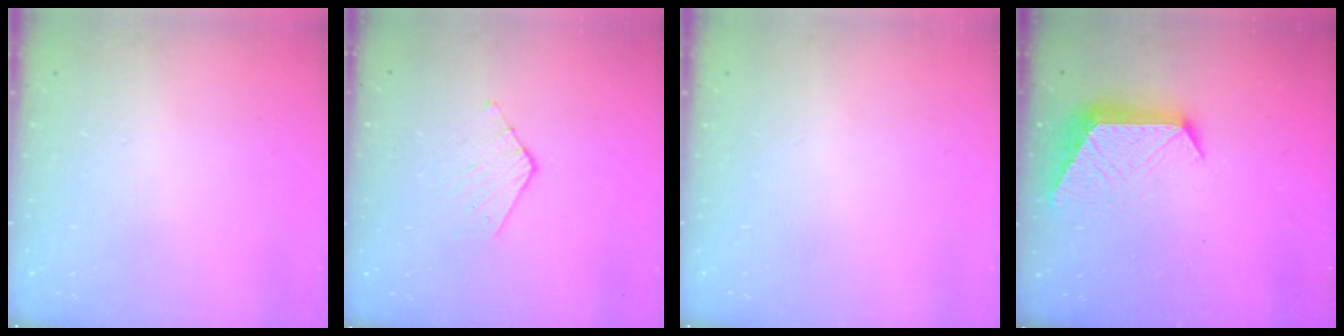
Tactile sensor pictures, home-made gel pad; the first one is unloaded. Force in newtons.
{"total": 3.0, "press": 3.0, "slide": 0.3}
{"total": 0.0}
{"total": 10.7, "press": 10.7, "slide": 0.8}